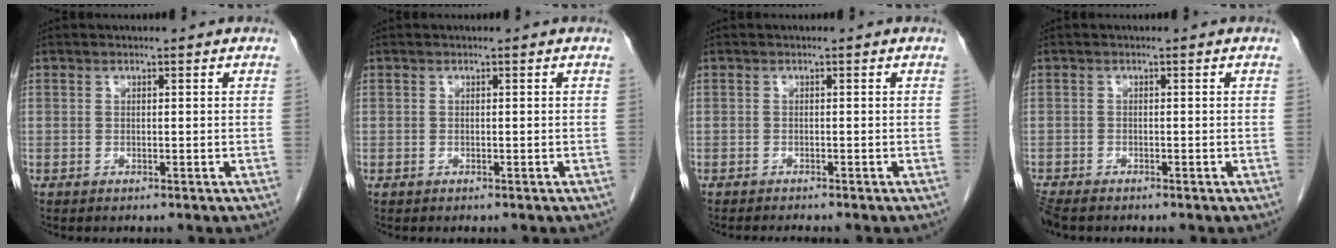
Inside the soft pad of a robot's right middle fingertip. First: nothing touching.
{"total": 0.0}
{"total": 2.1, "force": [-1.9, 0.0, 0.8], "torque": [-0.014, -0.004, -0.025]}
{"total": 3.4, "force": [-2.9, 1.1, 1.5], "torque": [-0.032, -0.010, -0.050]}